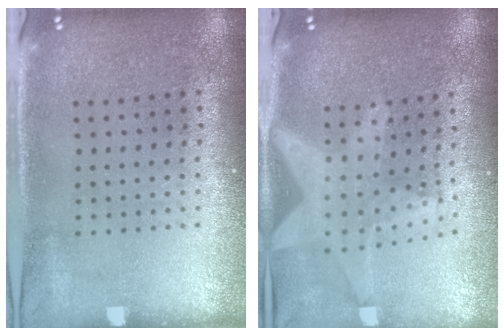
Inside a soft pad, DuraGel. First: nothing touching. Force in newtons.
{"total": 2.3, "press": 1.9, "slide": 1.3}